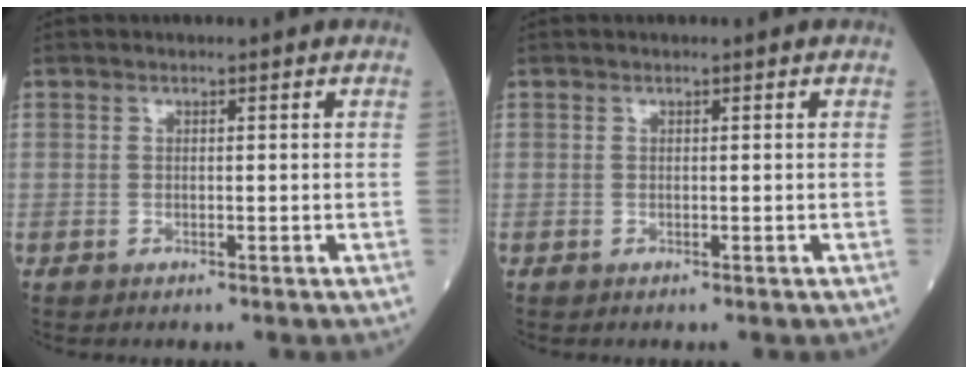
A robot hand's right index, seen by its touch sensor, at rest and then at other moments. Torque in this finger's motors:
{"motor_torque": [0.00, 0.00, 0.00, 0.01]}